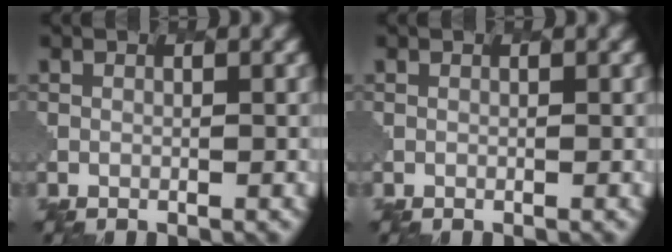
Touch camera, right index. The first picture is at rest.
{"total": 0.0}